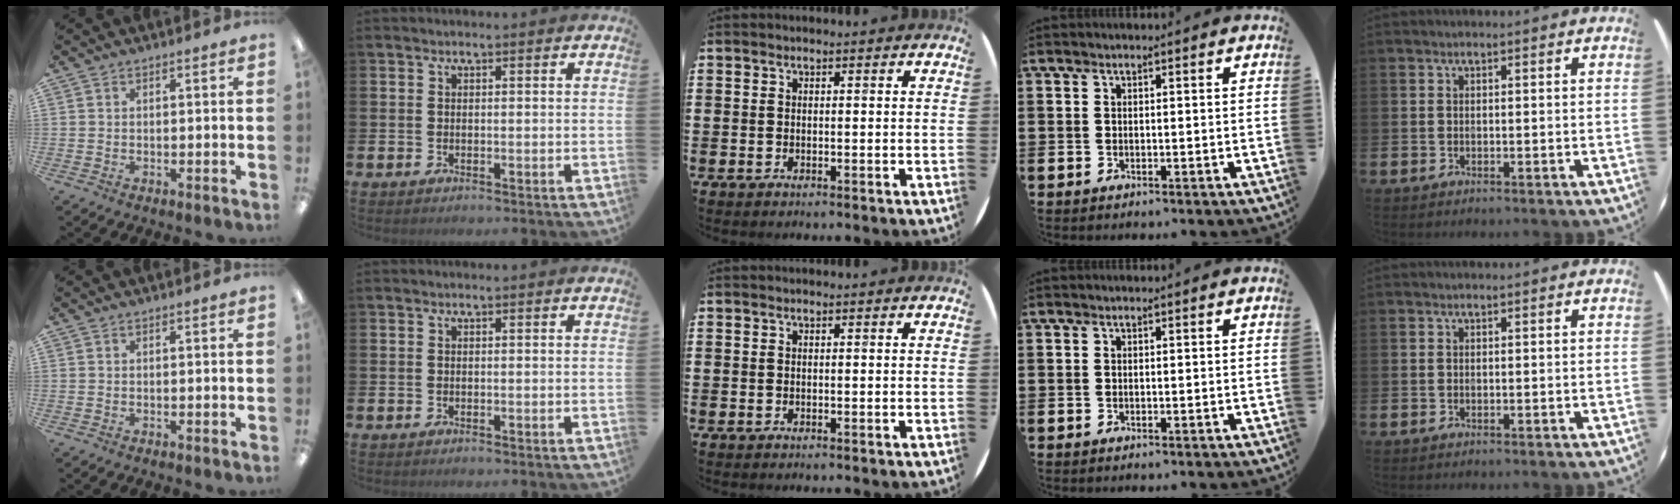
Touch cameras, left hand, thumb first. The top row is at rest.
{}